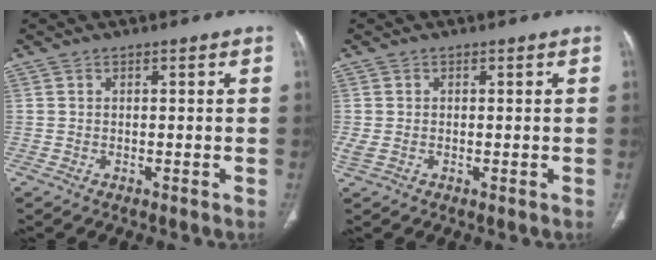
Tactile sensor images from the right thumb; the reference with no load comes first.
{"total": 1.9, "force": [-0.2, 1.1, 1.6], "torque": [-0.049, 0.003, -0.001]}